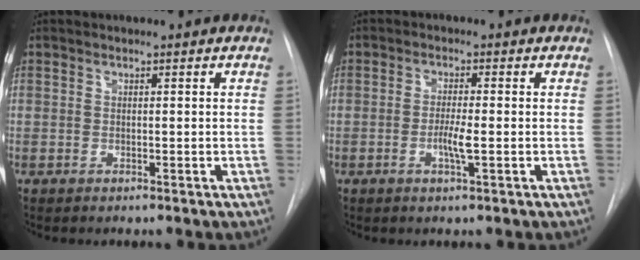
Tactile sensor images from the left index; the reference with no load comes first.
{"total": 3.2, "force": [-1.2, 0.1, 3.0], "torque": [-0.058, -0.008, -0.023]}